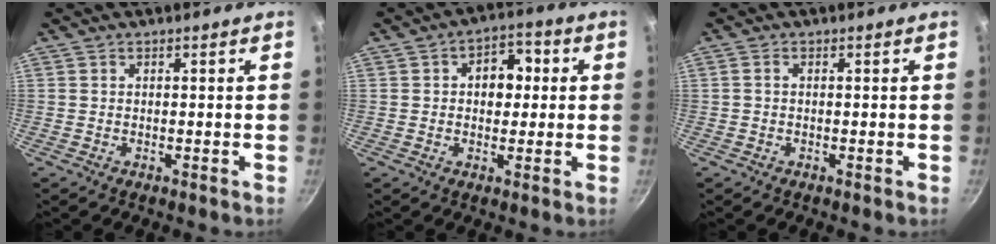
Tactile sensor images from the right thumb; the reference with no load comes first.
{"total": 7.3, "force": [1.0, 5.3, 4.9], "torque": [-0.025, 0.012, 0.007]}
{"total": 0.9, "force": [0.0, 0.6, 0.7], "torque": [-0.014, 0.005, 0.001]}